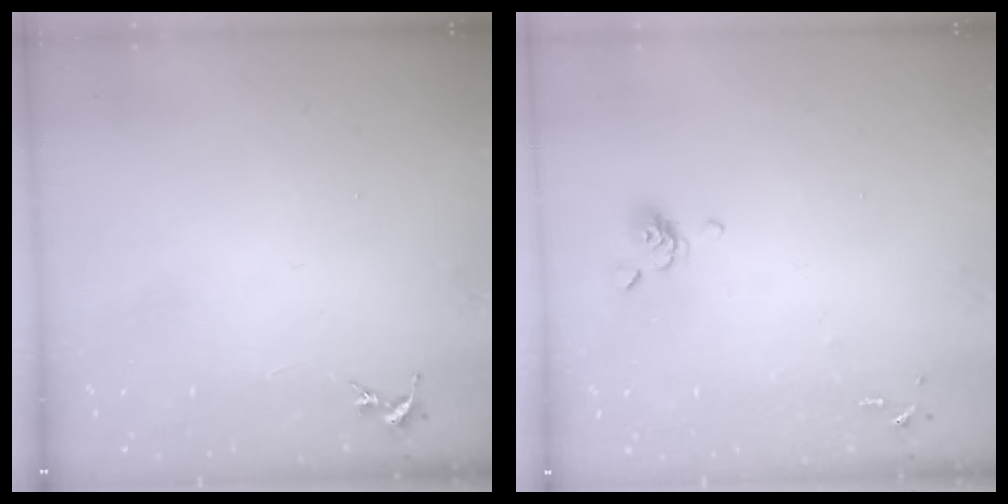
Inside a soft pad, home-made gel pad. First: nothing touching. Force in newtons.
{"total": 6.4, "press": 6.2, "slide": 1.5}